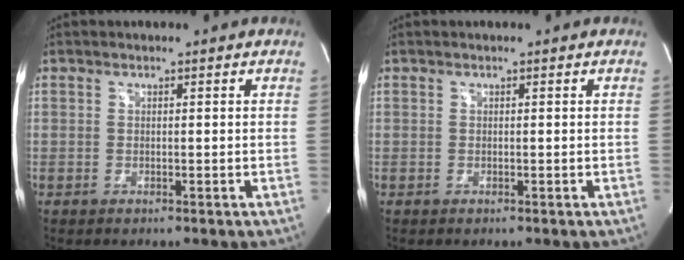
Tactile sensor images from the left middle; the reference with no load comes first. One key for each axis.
{"total": 0.0}